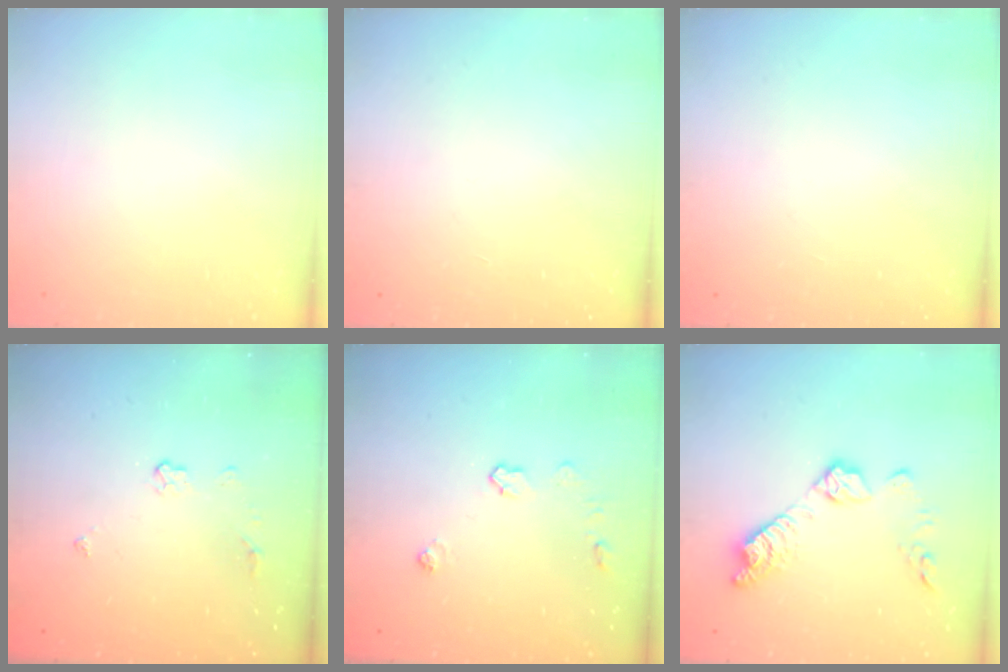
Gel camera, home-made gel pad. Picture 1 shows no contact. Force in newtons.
{"total": 0.0}
{"total": 0.0}
{"total": 3.6, "press": 3.5, "slide": 0.4}
{"total": 4.8, "press": 4.8, "slide": 0.6}
{"total": 12.1, "press": 12.0, "slide": 0.6}